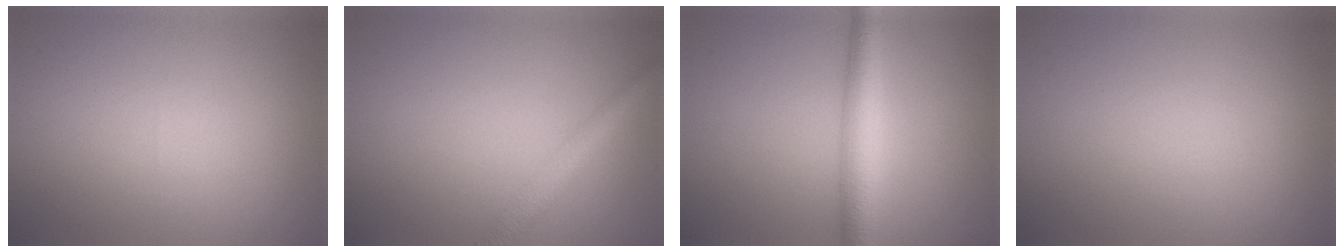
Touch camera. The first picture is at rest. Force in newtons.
{"total": 2.8, "press": 2.8, "slide": 0.1}
{"total": 4.2, "press": 4.2, "slide": 0.0}
{"total": 0.0}